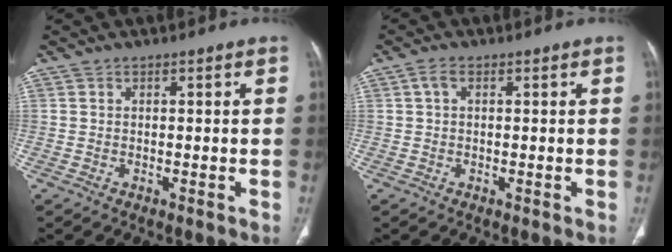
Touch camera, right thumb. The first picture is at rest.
{"total": 1.7, "force": [0.4, 0.9, 1.3], "torque": [-0.027, 0.008, 0.008]}